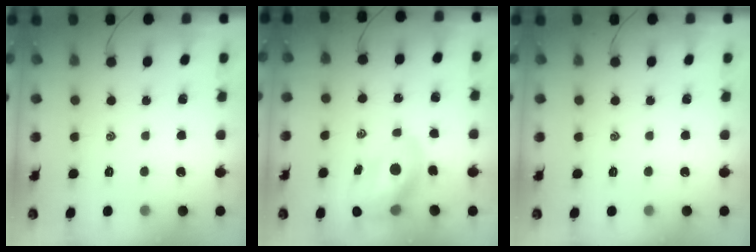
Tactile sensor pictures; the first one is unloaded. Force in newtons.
{"total": 12.1, "press": 11.6, "slide": 3.3}
{"total": 0.0}